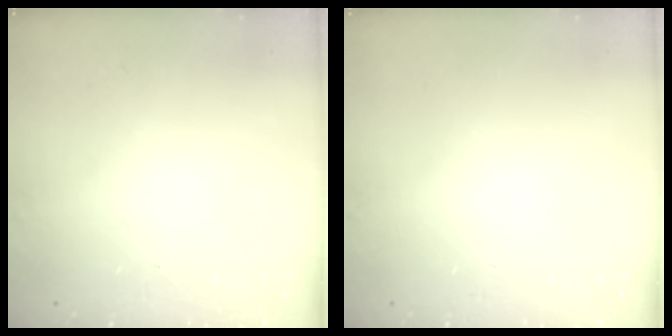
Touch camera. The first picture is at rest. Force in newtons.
{"total": 0.0}